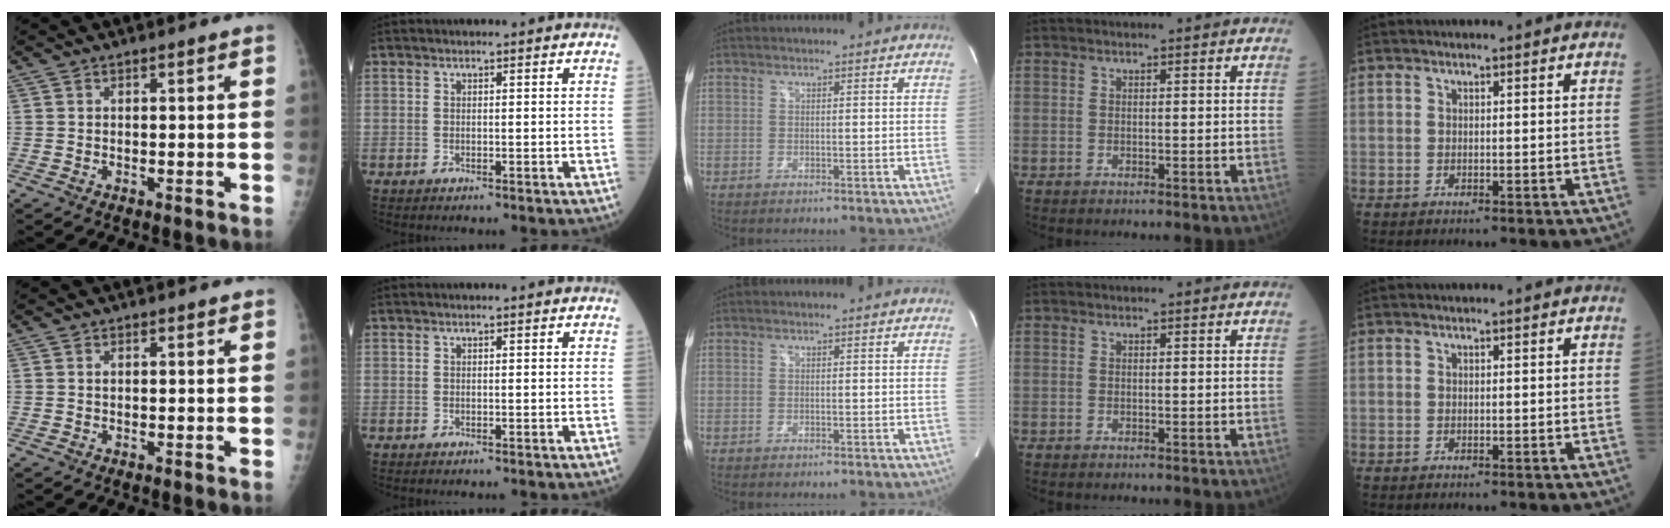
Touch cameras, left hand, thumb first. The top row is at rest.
{"thumb": {"total": 0.7, "force": [0.4, 0.4, 0.3], "torque": [-0.001, -0.002, 0.005]}}